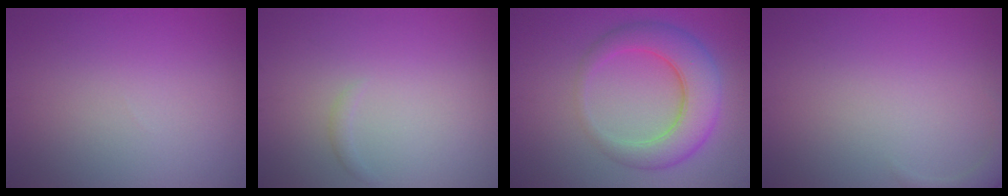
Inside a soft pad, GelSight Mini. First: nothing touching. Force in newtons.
{"total": 0.5, "press": 0.5, "slide": 0.0}
{"total": 6.3, "press": 6.3, "slide": 0.3}
{"total": 1.7, "press": 1.7, "slide": 0.2}